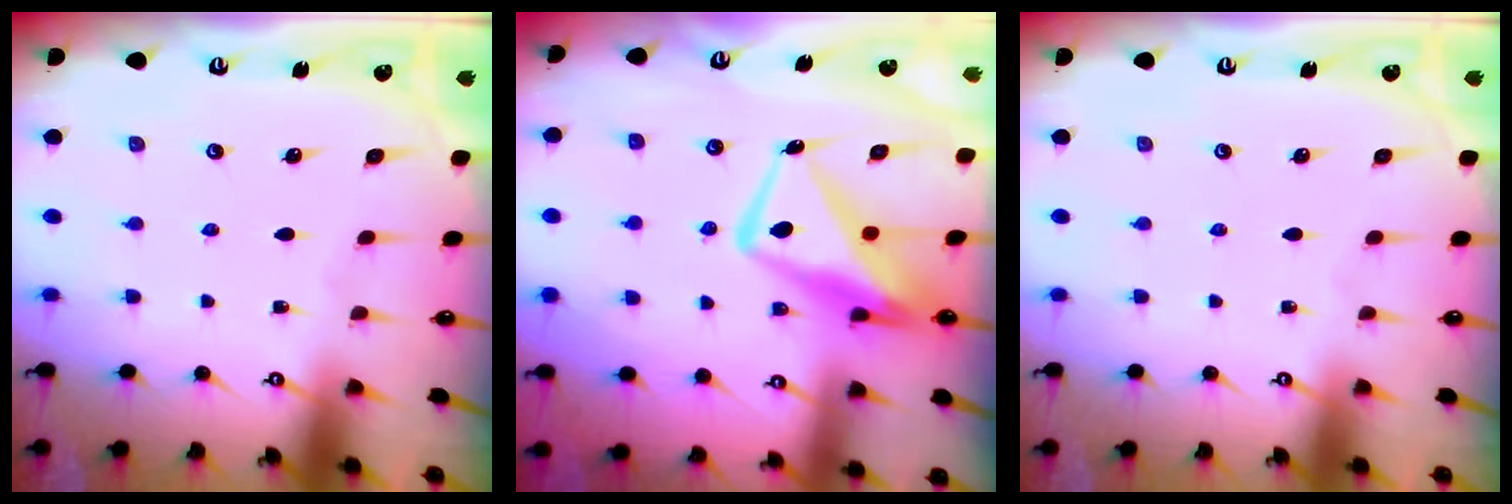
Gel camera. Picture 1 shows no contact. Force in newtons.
{"total": 12.8, "press": 12.7, "slide": 1.3}
{"total": 0.0}